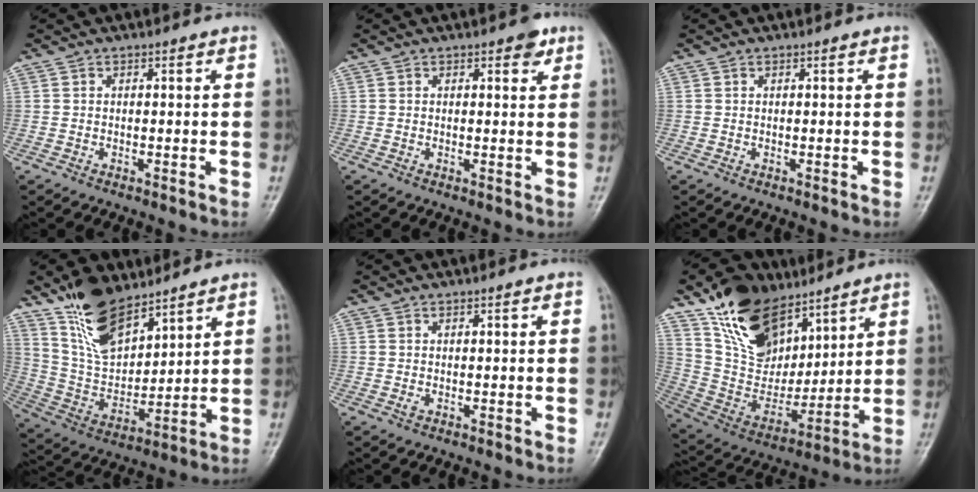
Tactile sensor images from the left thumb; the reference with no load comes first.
{"total": 2.4, "force": [1.4, 1.1, 1.6], "torque": [-0.009, -0.004, 0.014]}
{"total": 0.0}
{"total": 13.4, "force": [9.9, 5.8, 7.0], "torque": [-0.099, -0.060, 0.200]}
{"total": 0.5, "force": [0.2, 0.2, 0.5], "torque": [-0.010, 0.004, 0.006]}
{"total": 20.6, "force": [13.1, 11.5, 10.9], "torque": [-0.140, -0.063, 0.251]}